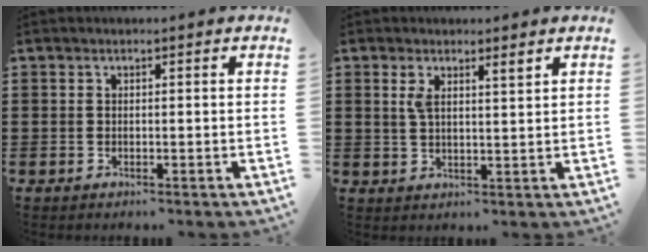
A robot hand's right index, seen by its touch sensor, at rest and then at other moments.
{"total": 2.4, "force": [1.6, 0.6, 1.7], "torque": [-0.028, -0.001, 0.026]}